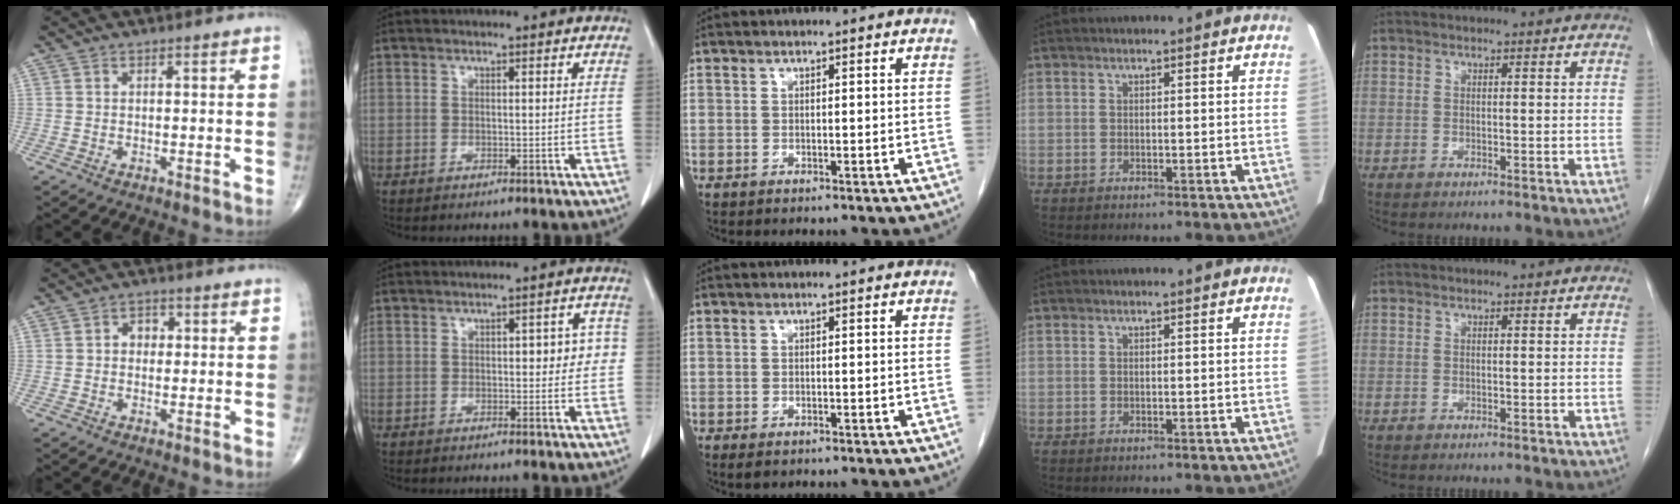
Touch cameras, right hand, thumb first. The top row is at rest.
{"thumb": {"total": 3.2, "force": [0.3, 2.6, 1.8], "torque": [-0.007, 0.010, -0.002]}, "index": {"total": 4.2, "force": [0.2, 2.2, 3.6], "torque": [-0.034, 0.023, 0.003]}, "middle": {"total": 1.2, "force": [-0.7, 0.6, 0.7], "torque": [-0.010, -0.001, -0.004]}}